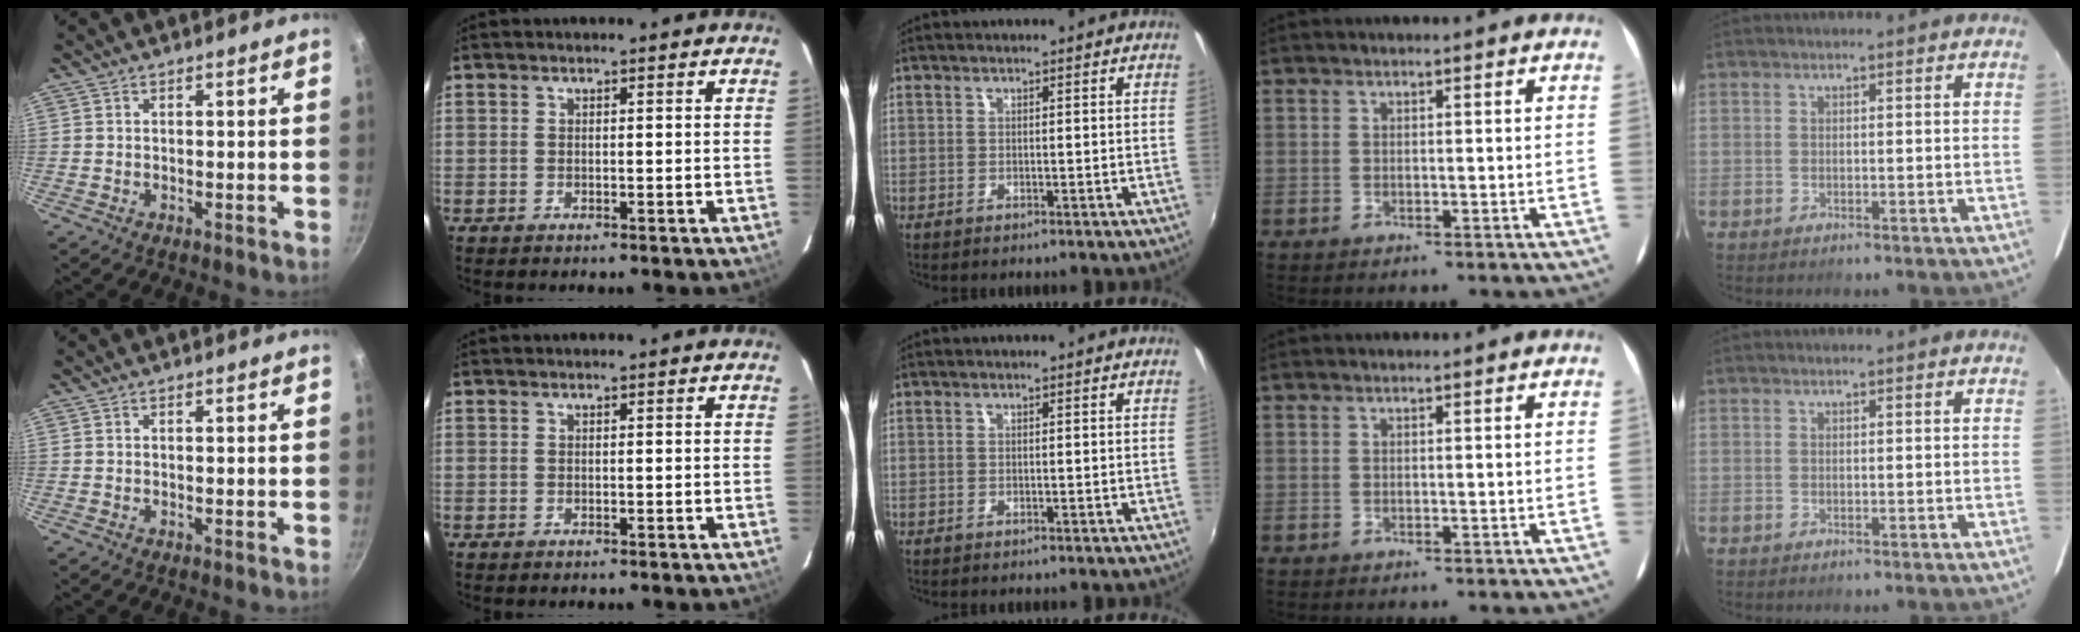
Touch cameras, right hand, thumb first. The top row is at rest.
{}